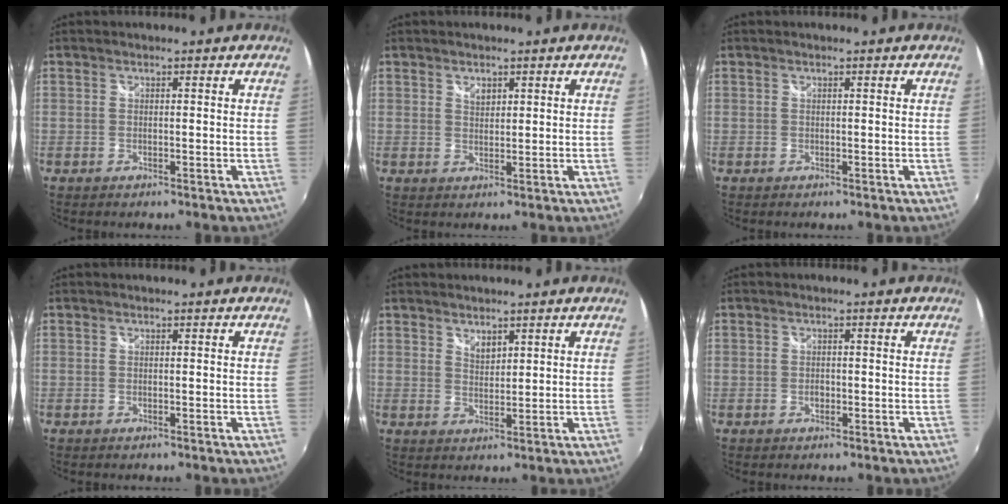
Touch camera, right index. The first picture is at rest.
{"total": 2.0, "force": [1.2, 1.3, 0.9], "torque": [-0.010, 0.002, 0.021]}
{"total": 0.0}
{"total": 0.0}
{"total": 2.5, "force": [2.1, 1.1, 0.9], "torque": [-0.011, -0.002, 0.037]}
{"total": 1.1, "force": [-0.4, 0.9, 0.5], "torque": [-0.008, 0.000, -0.007]}